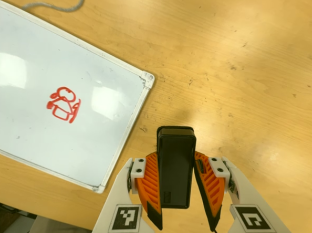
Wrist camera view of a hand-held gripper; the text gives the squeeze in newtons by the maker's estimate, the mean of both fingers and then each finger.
{"total": 6.3, "left": 4.8, "right": 7.7}